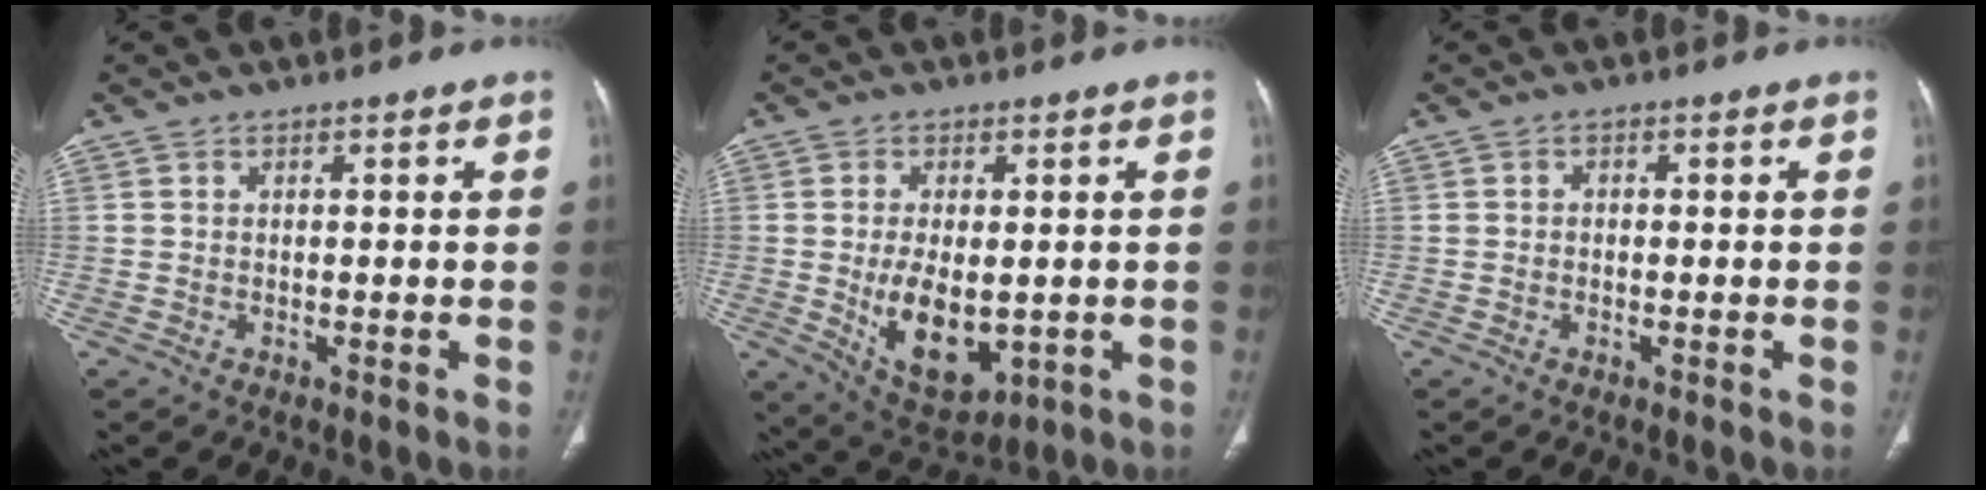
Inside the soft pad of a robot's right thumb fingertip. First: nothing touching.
{"total": 11.5, "force": [-1.4, 6.3, 9.5], "torque": [-0.147, -0.015, -0.002]}
{"total": 0.7, "force": [-0.1, 0.6, 0.4], "torque": [-0.001, 0.003, -0.006]}